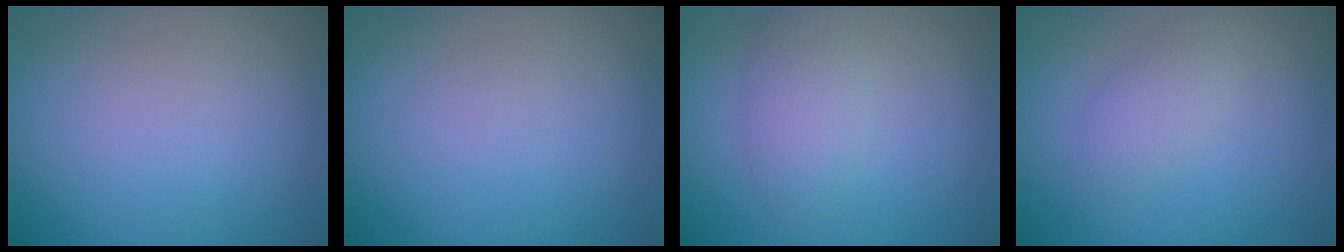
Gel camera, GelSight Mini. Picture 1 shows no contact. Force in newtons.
{"total": 0.0}
{"total": 2.6, "press": 2.6, "slide": 0.0}
{"total": 1.9, "press": 1.9, "slide": 0.1}